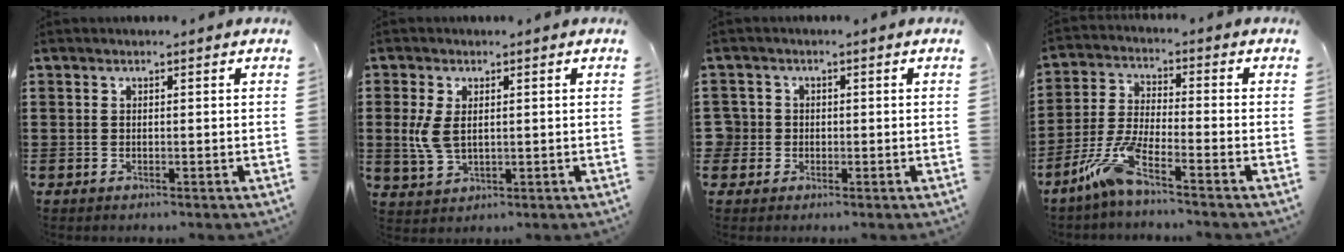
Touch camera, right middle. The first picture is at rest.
{"total": 5.2, "force": [0.7, 3.1, 4.1], "torque": [-0.113, -0.003, 0.005]}
{"total": 3.0, "force": [-0.3, 3.0, 0.5], "torque": [-0.037, 0.002, -0.015]}
{"total": 7.8, "force": [-5.3, 0.8, 5.7], "torque": [-0.145, -0.015, -0.108]}